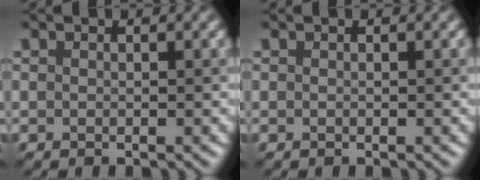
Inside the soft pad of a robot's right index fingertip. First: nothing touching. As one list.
[{"total": 0.0}]